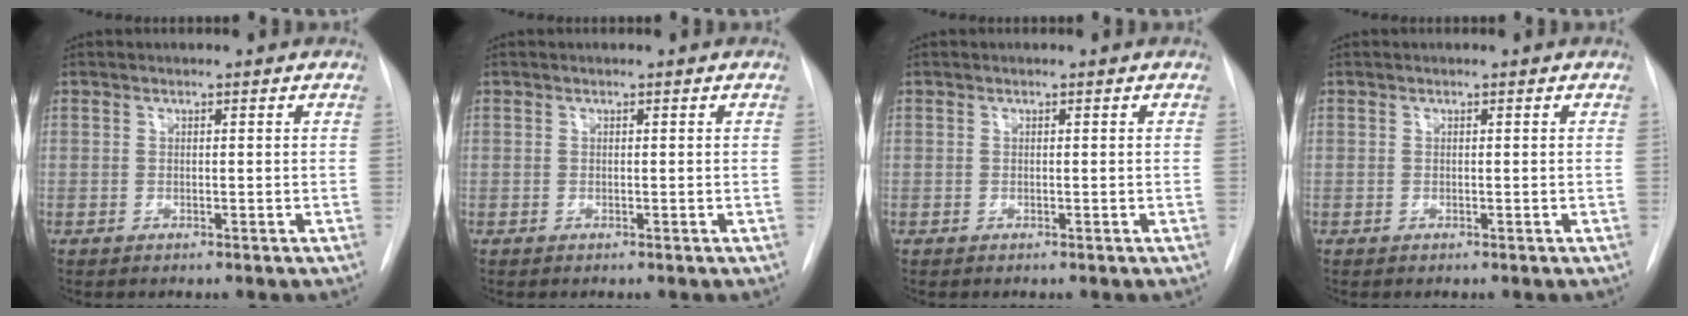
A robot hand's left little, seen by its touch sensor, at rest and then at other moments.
{"total": 0.0}
{"total": 0.0}
{"total": 0.0}